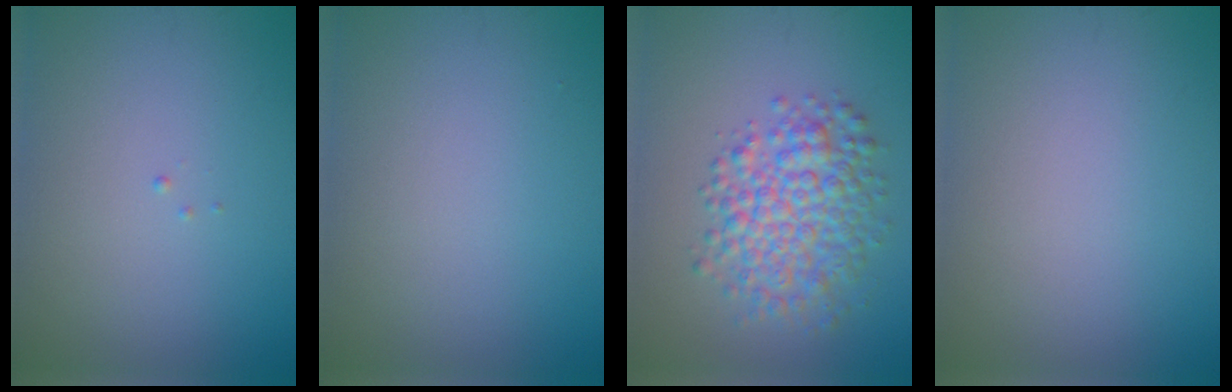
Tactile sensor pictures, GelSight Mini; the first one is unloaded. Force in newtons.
{"total": 0.0}
{"total": 5.9, "press": 5.9, "slide": 0.2}
{"total": 0.0}